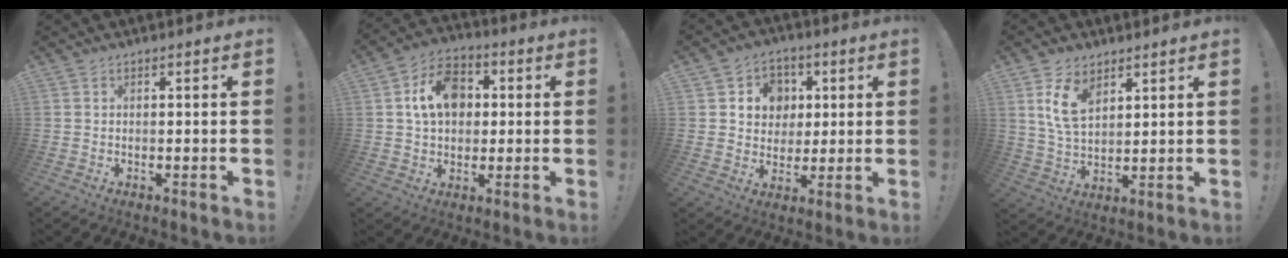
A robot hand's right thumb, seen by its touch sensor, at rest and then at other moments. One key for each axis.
{"total": 12.5, "fx": 3.1, "fy": 9.4, "fz": 7.6, "tx": -0.115, "ty": 0.003, "tz": 0.060}
{"total": 8.7, "fx": 1.7, "fy": 8.2, "fz": 2.1, "tx": -0.032, "ty": -0.009, "tz": 0.039}
{"total": 10.0, "fx": 5.1, "fy": 6.1, "fz": 6.1, "tx": -0.104, "ty": -0.014, "tz": 0.100}